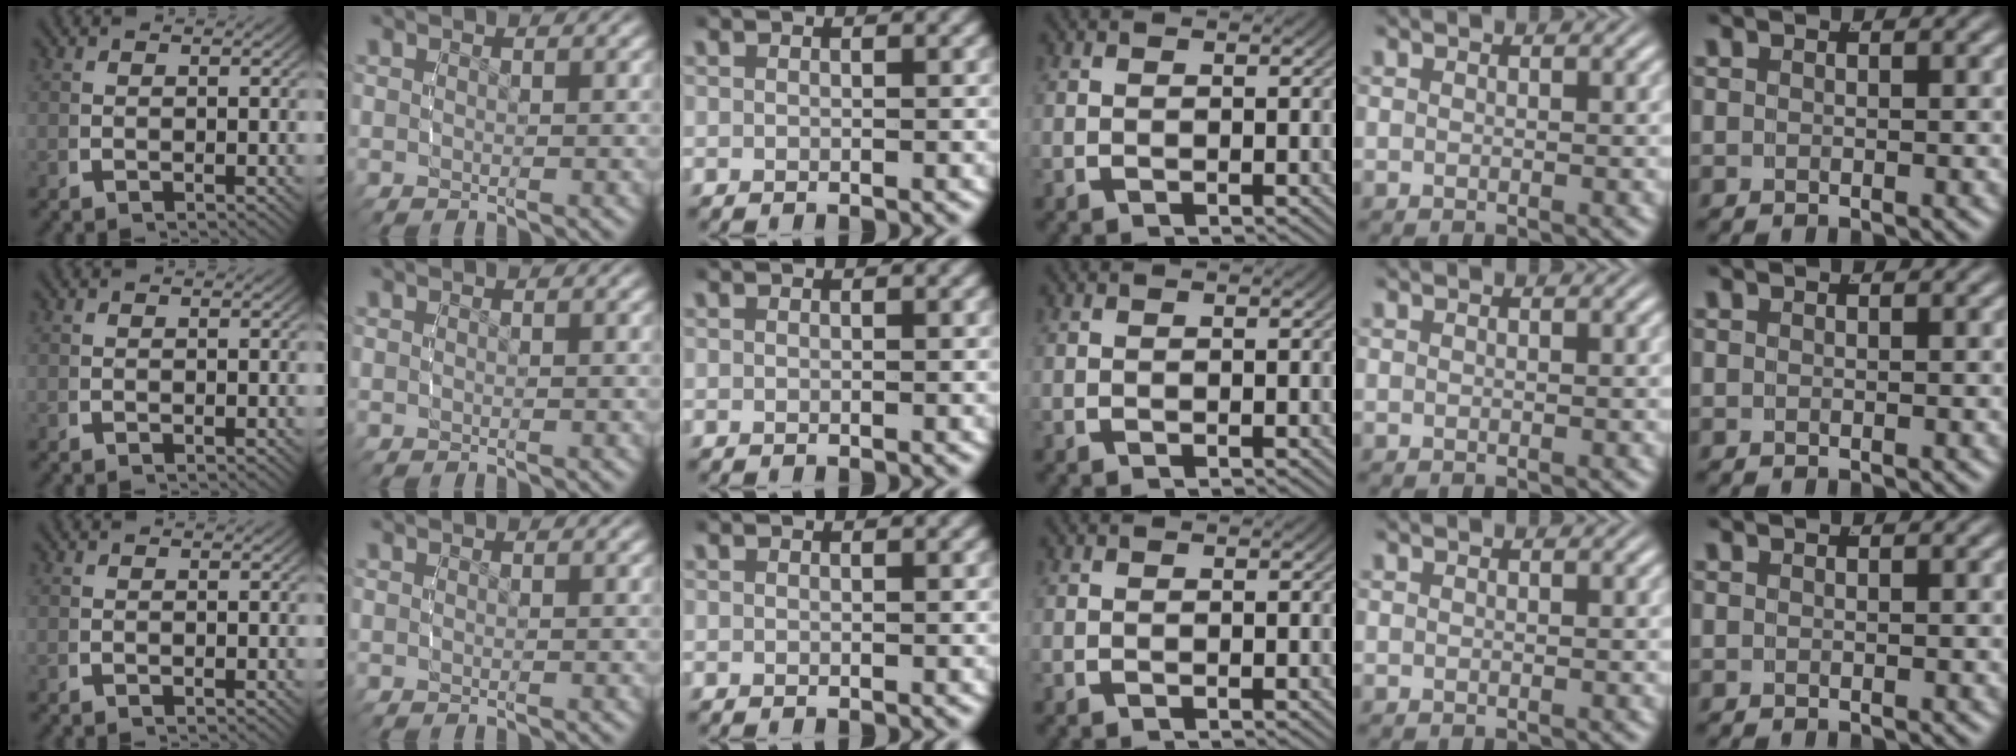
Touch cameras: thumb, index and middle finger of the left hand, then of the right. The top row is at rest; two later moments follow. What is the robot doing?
{"motion": "reach", "object": "plastic wrap"}